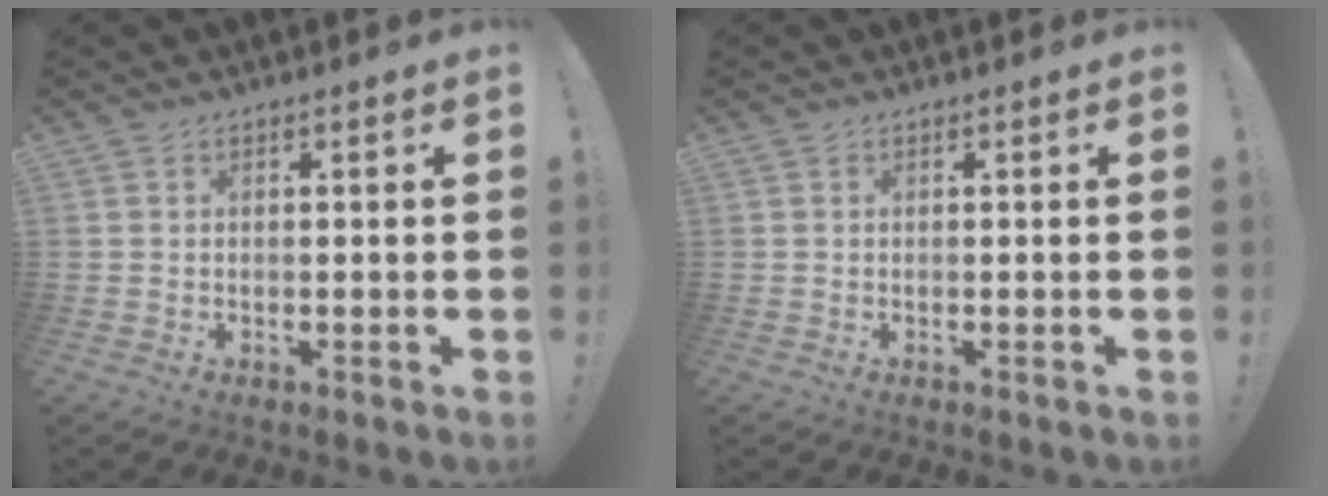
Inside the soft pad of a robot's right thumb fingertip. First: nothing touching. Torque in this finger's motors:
{"motor_torque": [-0.13, 0.13, 0.00, 0.00, 0.00]}